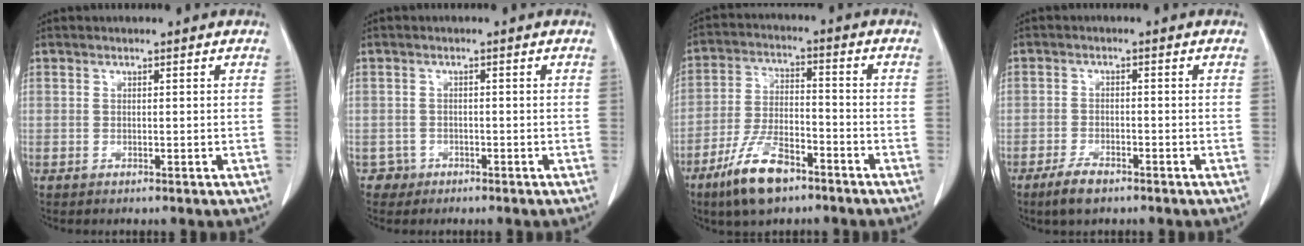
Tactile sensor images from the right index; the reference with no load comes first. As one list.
[{"total": 2.0, "force": [-1.1, 1.5, -0.5], "torque": [0.007, 0.011, -0.024]}, {"total": 10.6, "force": [-7.0, 3.5, 7.1], "torque": [-0.148, -0.010, -0.132]}, {"total": 3.9, "force": [-2.8, 1.2, 2.3], "torque": [-0.053, -0.004, -0.050]}]